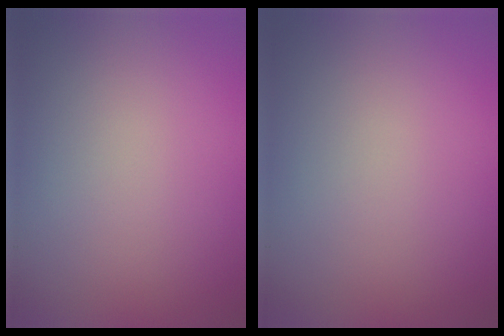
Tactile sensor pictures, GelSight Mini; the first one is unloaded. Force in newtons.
{"total": 0.0}